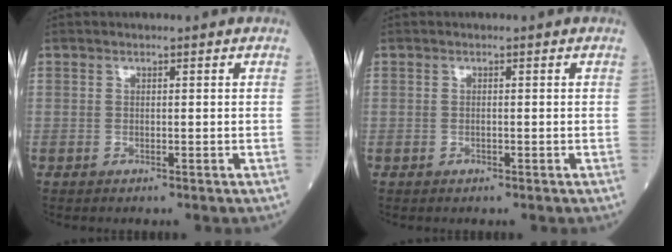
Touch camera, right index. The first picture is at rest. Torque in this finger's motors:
{"motor_torque": [-0.10, -0.02, -0.04, 0.01]}